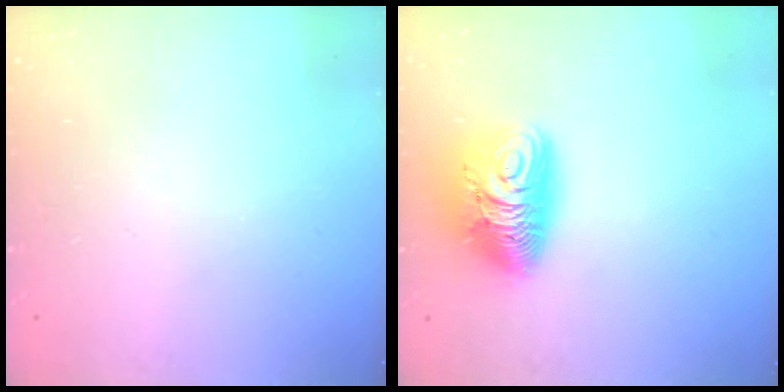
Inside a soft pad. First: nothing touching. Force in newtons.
{"total": 11.3, "press": 11.3, "slide": 0.8}